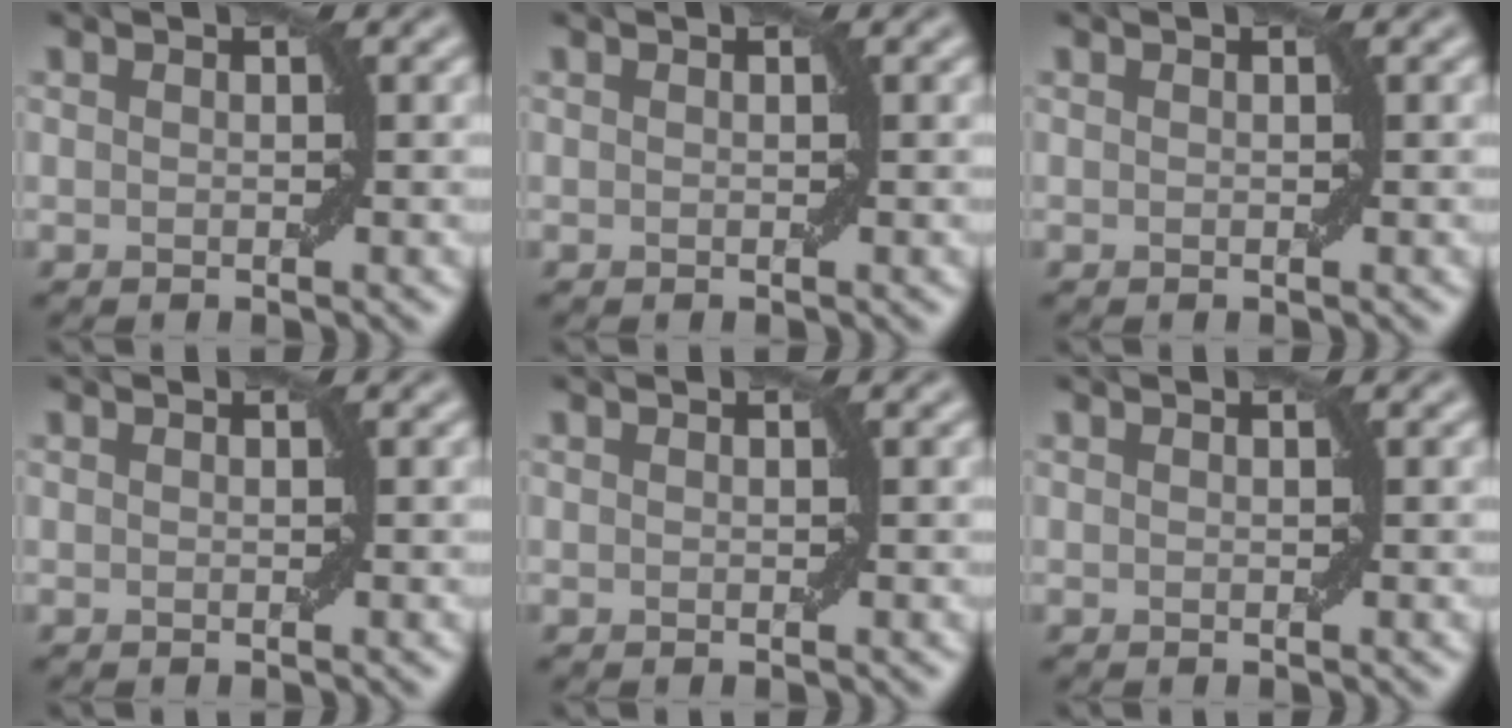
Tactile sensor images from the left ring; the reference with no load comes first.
{"total": 0.0}
{"total": 0.0}
{"total": 0.0}
{"total": 0.0}
{"total": 0.0}